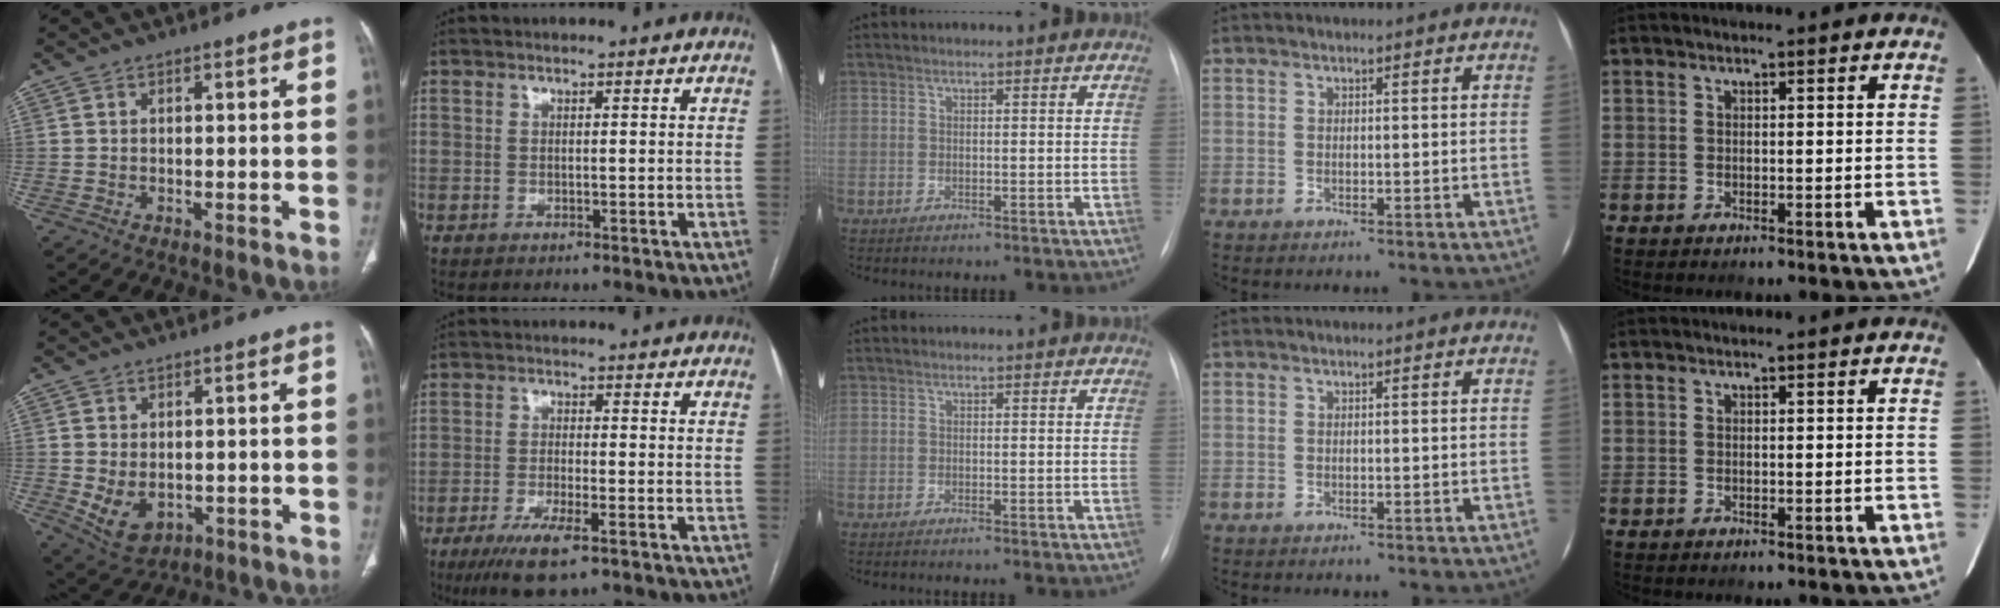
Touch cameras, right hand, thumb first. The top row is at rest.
{"thumb": {"total": 7.0, "force": [-1.0, 5.0, 4.9], "torque": [-0.079, -0.006, 0.004]}, "index": {"total": 7.3, "force": [-4.4, 1.0, 5.7], "torque": [-0.109, -0.018, -0.076]}, "middle": {"total": 0.6, "force": [-0.5, -0.2, 0.4], "torque": [-0.003, -0.002, -0.006]}}